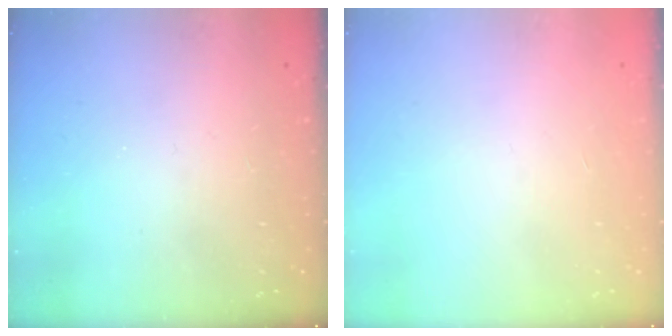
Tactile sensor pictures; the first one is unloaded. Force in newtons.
{"total": 0.0}